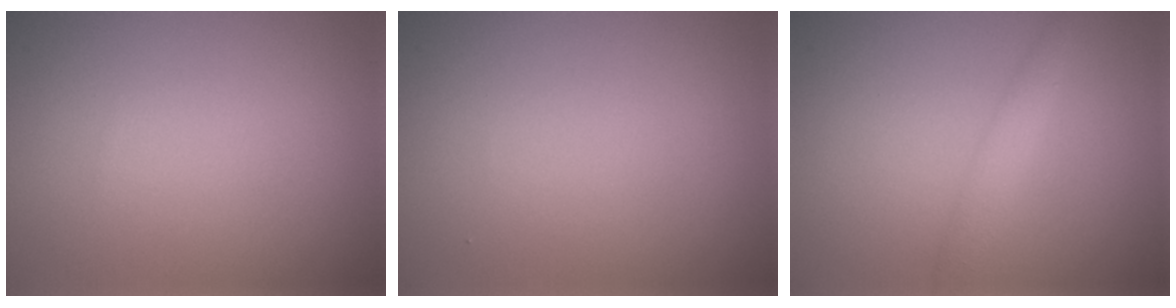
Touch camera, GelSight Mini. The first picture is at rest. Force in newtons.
{"total": 0.0}
{"total": 1.8, "press": 1.8, "slide": 0.0}